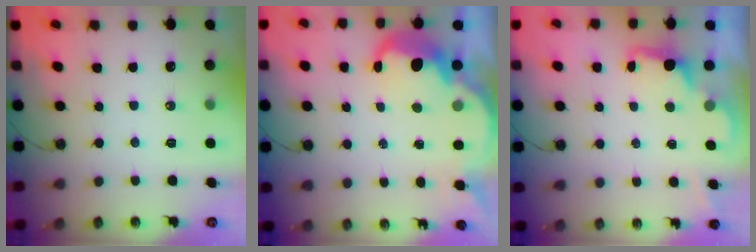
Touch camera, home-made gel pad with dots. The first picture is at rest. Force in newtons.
{"total": 7.6, "press": 7.6, "slide": 0.4}
{"total": 2.3, "press": 2.2, "slide": 0.7}